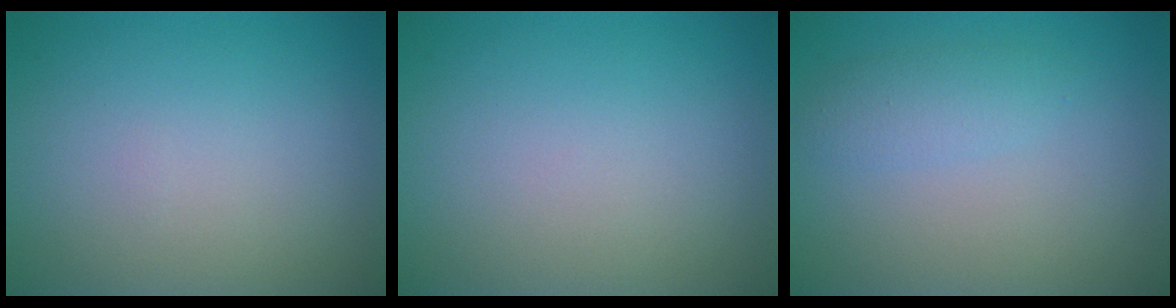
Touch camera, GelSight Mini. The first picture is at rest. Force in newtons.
{"total": 0.0}
{"total": 1.8, "press": 1.8, "slide": 0.1}